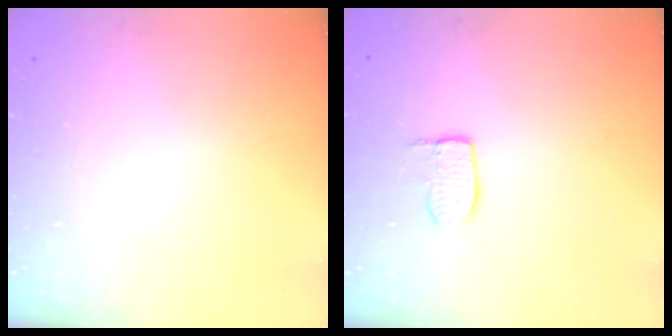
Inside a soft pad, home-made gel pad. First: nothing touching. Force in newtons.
{"total": 5.9, "press": 5.9, "slide": 0.2}